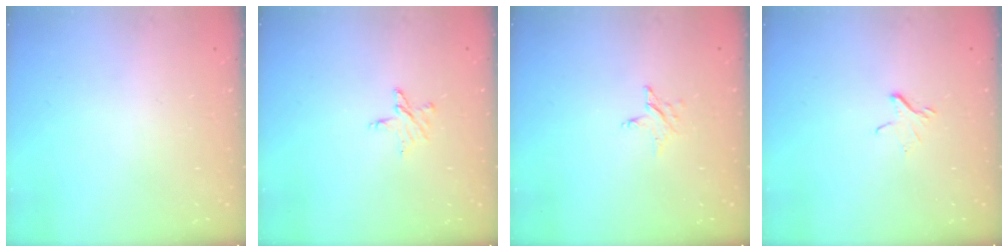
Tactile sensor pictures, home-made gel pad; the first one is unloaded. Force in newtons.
{"total": 6.0, "press": 6.0, "slide": 0.5}
{"total": 3.0, "press": 3.0, "slide": 0.3}
{"total": 3.1, "press": 3.1, "slide": 0.3}